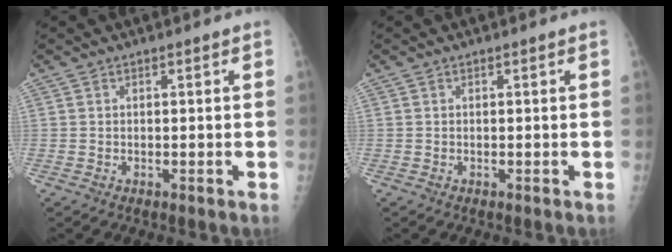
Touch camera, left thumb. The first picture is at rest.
{"total": 0.0}